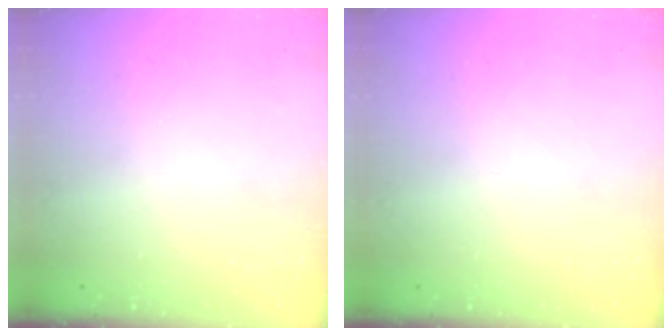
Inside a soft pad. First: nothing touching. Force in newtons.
{"total": 0.0}